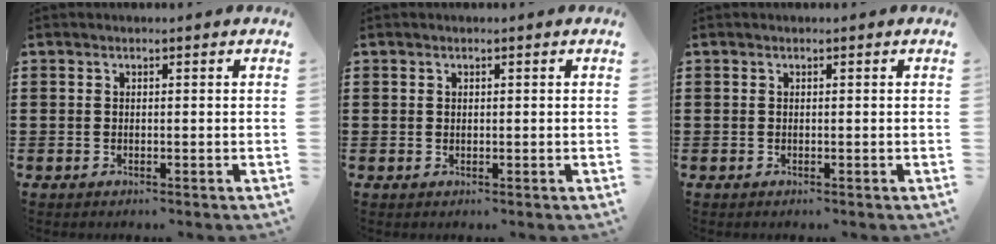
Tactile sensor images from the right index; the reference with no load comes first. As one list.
[{"total": 0.5, "force": [0.2, 0.5, 0.1], "torque": [-0.003, 0.003, 0.005]}, {"total": 0.0}]